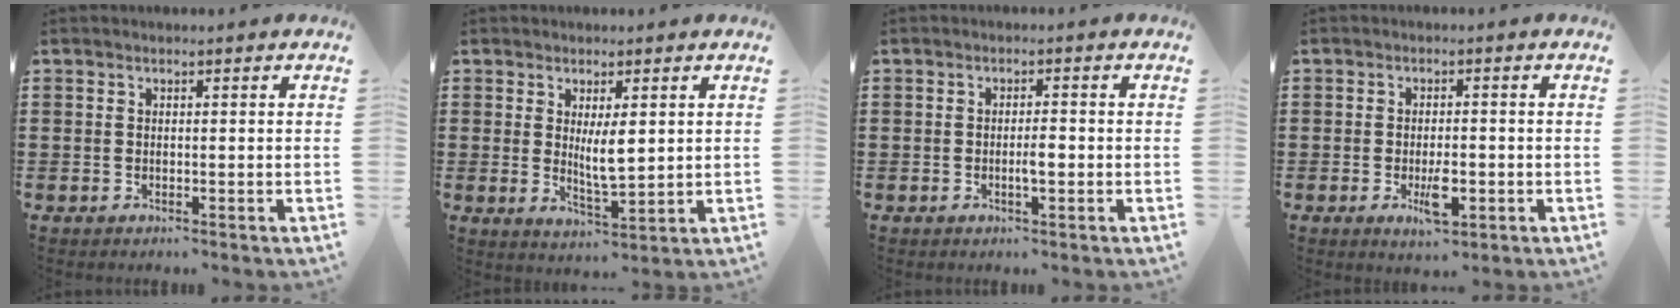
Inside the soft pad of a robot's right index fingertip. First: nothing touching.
{"total": 4.9, "force": [0.9, 1.7, 4.5], "torque": [-0.072, -0.004, 0.013]}
{"total": 2.2, "force": [-0.5, 0.5, 2.1], "torque": [-0.038, 0.002, -0.008]}
{"total": 5.0, "force": [-1.6, 1.9, 4.4], "torque": [-0.077, 0.002, -0.025]}